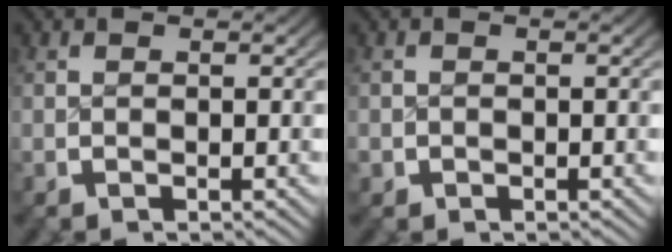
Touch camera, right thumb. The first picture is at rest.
{"total": 0.9, "force": [-0.4, 0.8, 0.0], "torque": [-0.004, -0.008, -0.006]}